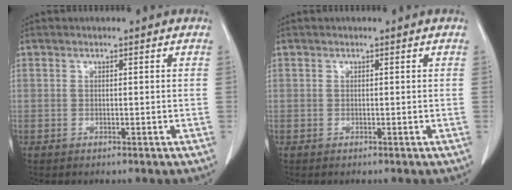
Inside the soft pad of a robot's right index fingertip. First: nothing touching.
{"total": 0.0}